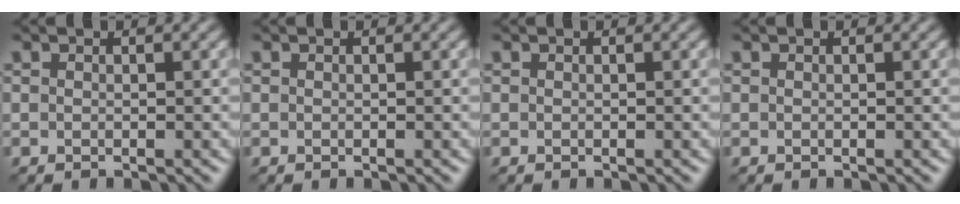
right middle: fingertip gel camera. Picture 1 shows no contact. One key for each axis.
{"total": 0.0}
{"total": 0.0}
{"total": 0.0}